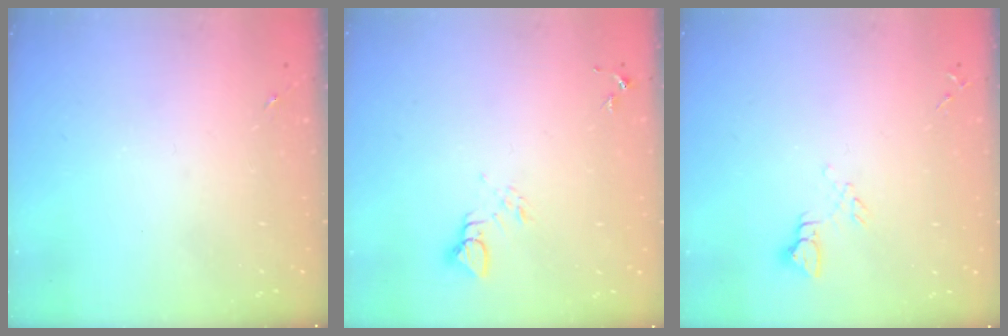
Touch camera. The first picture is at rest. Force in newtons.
{"total": 4.0, "press": 4.0, "slide": 0.3}
{"total": 4.3, "press": 4.3, "slide": 0.5}